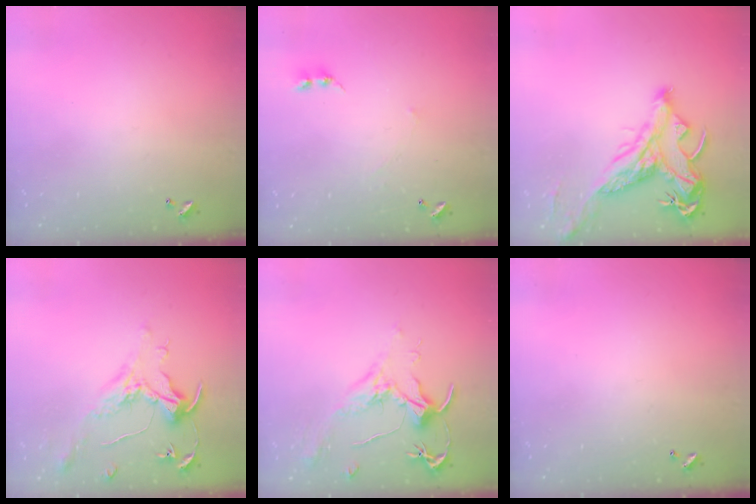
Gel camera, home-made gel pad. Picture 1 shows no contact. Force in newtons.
{"total": 1.8, "press": 1.8, "slide": 0.5}
{"total": 4.4, "press": 4.0, "slide": 1.7}
{"total": 1.6, "press": 1.4, "slide": 0.7}
{"total": 2.0, "press": 1.8, "slide": 0.8}
{"total": 0.0}